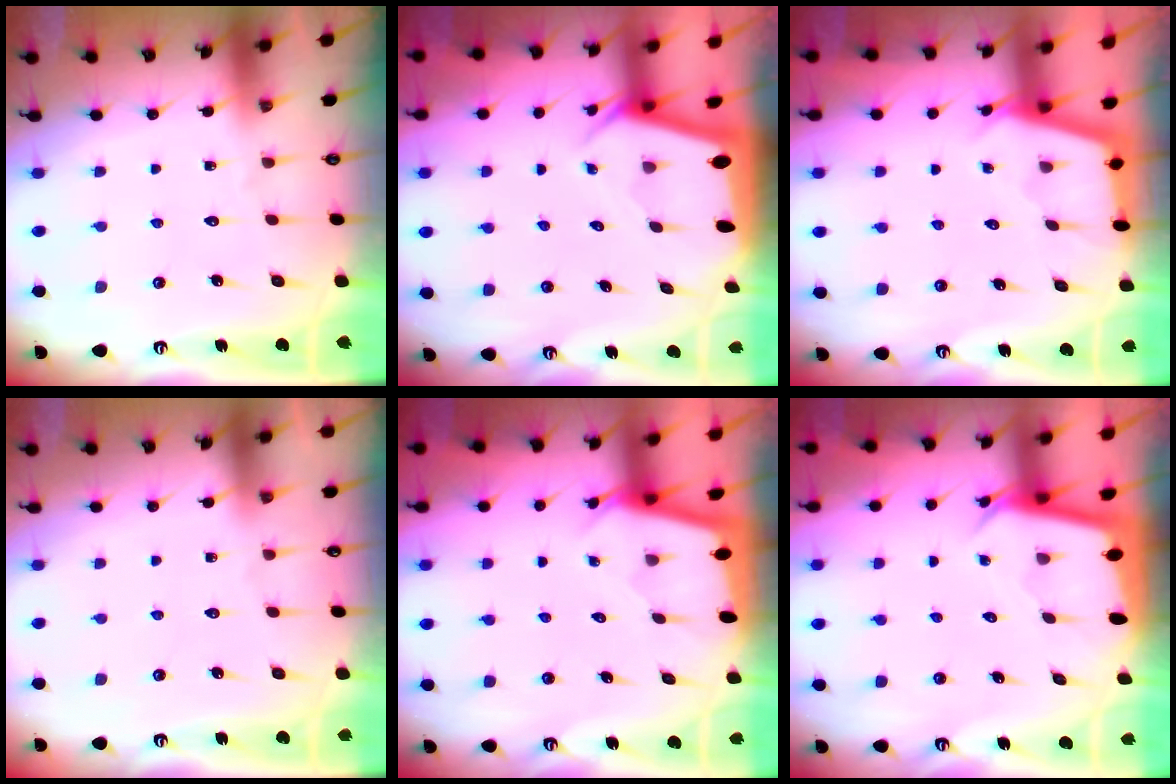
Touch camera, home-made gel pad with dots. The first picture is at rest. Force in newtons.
{"total": 3.1, "press": 3.1, "slide": 0.2}
{"total": 2.3, "press": 2.3, "slide": 0.1}
{"total": 1.9, "press": 1.9, "slide": 0.3}
{"total": 2.3, "press": 2.3, "slide": 0.1}
{"total": 2.7, "press": 2.7, "slide": 0.0}